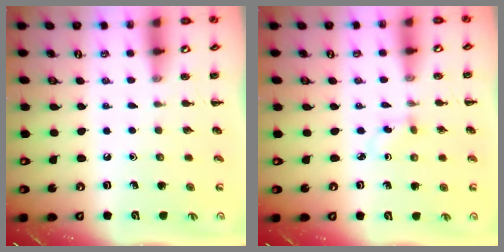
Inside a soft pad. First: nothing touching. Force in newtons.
{"total": 1.9, "press": 1.6, "slide": 0.9}